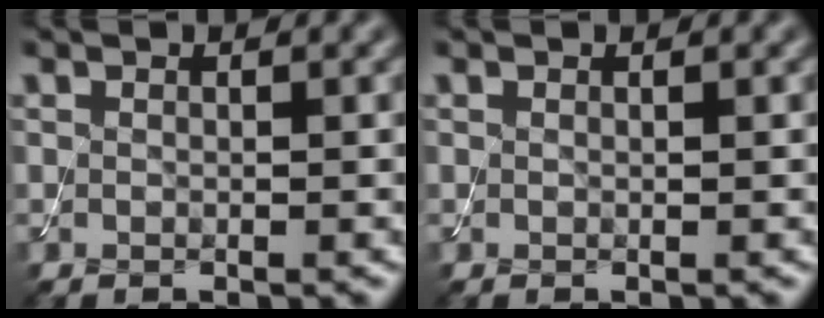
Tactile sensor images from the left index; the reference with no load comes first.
{"total": 0.0}